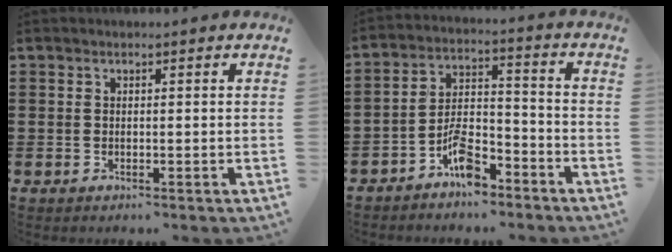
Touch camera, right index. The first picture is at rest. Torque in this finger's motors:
{"motor_torque": [2.06, 0.08, 0.60, 0.11]}